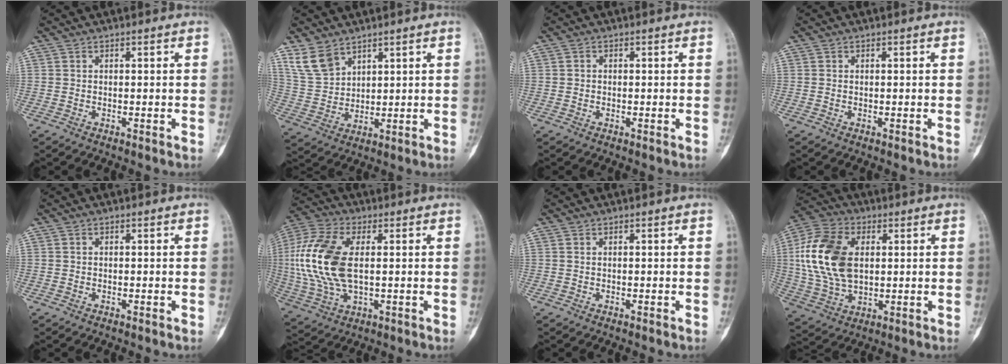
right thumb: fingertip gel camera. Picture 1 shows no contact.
{"total": 7.3, "force": [5.1, 4.3, 2.9], "torque": [-0.048, -0.020, 0.116]}
{"total": 0.8, "force": [0.0, 0.7, 0.2], "torque": [0.002, 0.003, -0.001]}
{"total": 0.0}
{"total": 0.0}
{"total": 17.2, "force": [1.4, 9.3, 14.4], "torque": [-0.329, 0.005, 0.030]}
{"total": 0.0}
{"total": 17.7, "force": [2.7, 11.3, 13.3], "torque": [-0.268, 0.004, 0.053]}